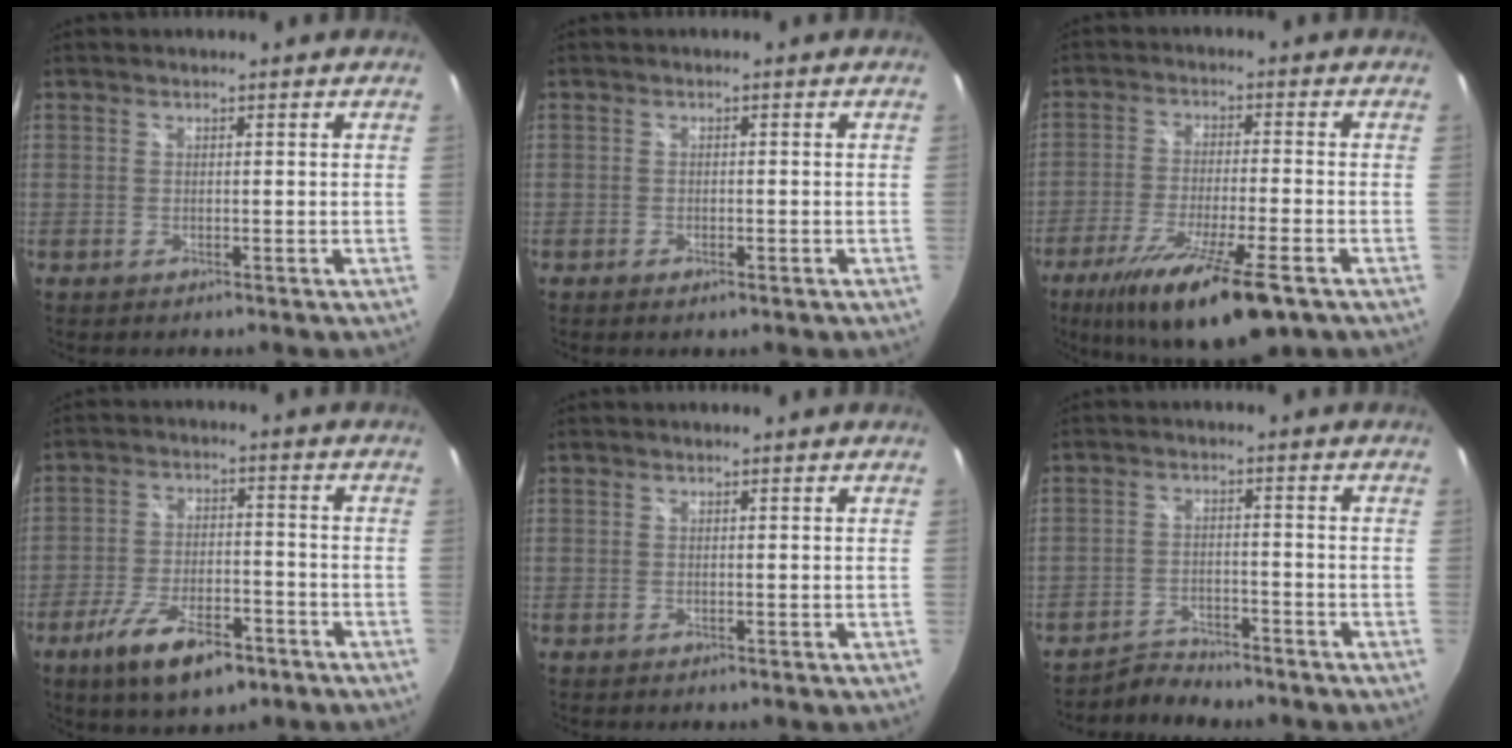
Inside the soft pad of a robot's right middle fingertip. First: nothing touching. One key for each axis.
{"total": 1.5, "fx": -0.9, "fy": 0.7, "fz": 1.0, "tx": -0.017, "ty": -0.004, "tz": -0.017}
{"total": 16.0, "fx": -9.8, "fy": 2.9, "fz": 12.3, "tx": -0.231, "ty": -0.047, "tz": -0.167}
{"total": 12.2, "fx": -7.6, "fy": 4.5, "fz": 8.5, "tx": -0.177, "ty": -0.018, "tz": -0.128}
{"total": 0.0}
{"total": 5.2, "fx": -5.0, "fy": 1.5, "fz": 0.6, "tx": -0.025, "ty": 0.004, "tz": -0.083}